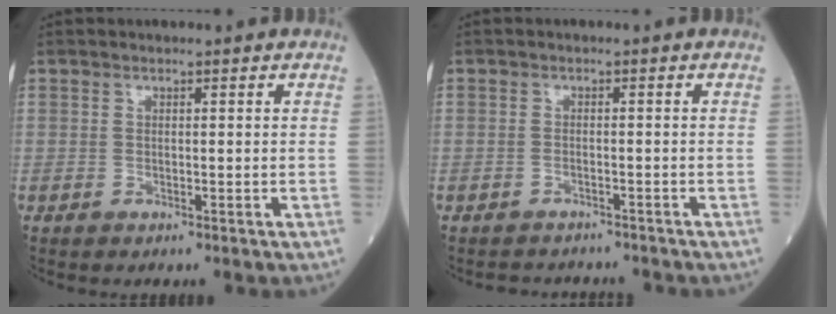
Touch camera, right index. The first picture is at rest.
{"total": 4.3, "force": [-3.9, 1.7, 0.0], "torque": [0.001, 0.004, -0.052]}